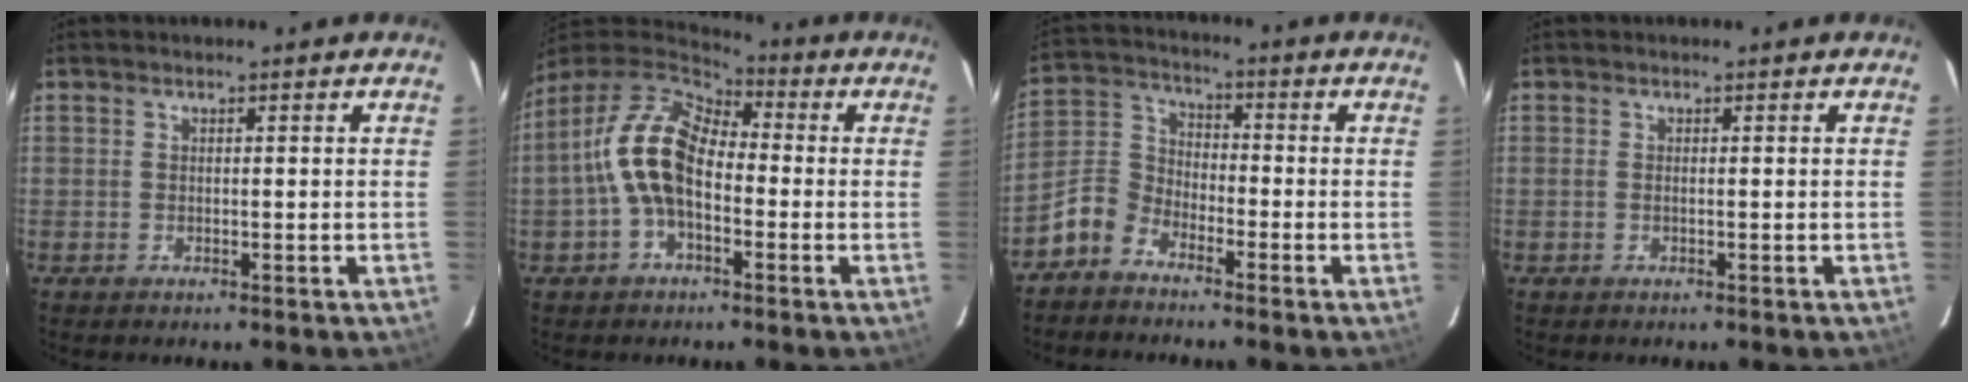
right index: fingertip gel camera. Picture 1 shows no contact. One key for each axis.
{"total": 12.9, "fx": -1.8, "fy": 7.7, "fz": 10.2, "tx": -0.202, "ty": 0.022, "tz": -0.038}
{"total": 7.1, "fx": -5.2, "fy": 4.2, "fz": 2.5, "tx": -0.067, "ty": 0.026, "tz": -0.119}
{"total": 0.0}